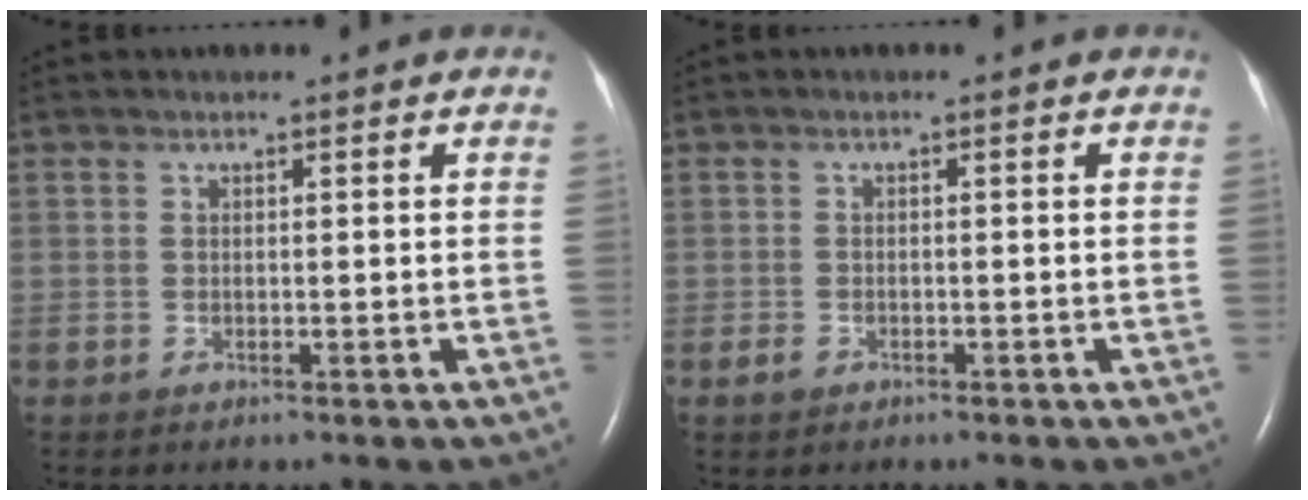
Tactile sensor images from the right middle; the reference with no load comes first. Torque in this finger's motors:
{"motor_torque": [0.36, -0.67, 0.06, 0.00]}